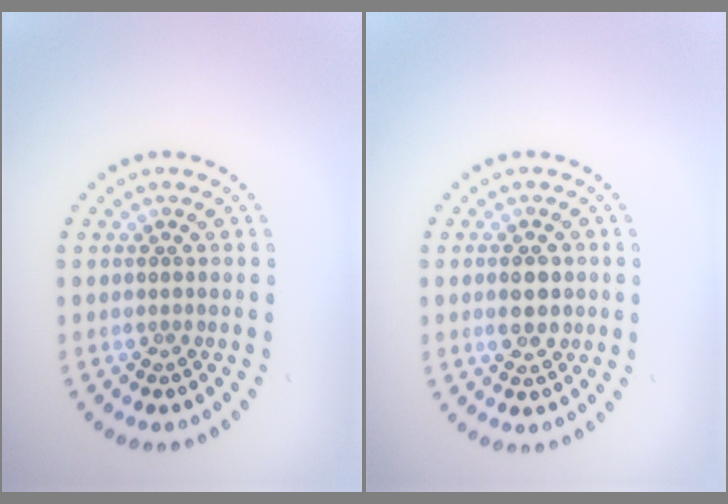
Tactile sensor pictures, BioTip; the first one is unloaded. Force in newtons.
{"total": 2.5, "press": 2.5, "slide": 0.1}